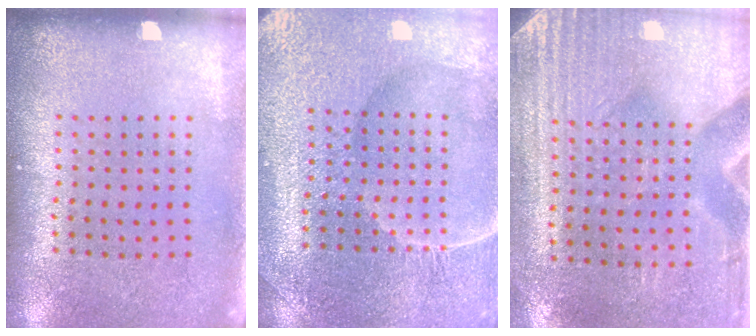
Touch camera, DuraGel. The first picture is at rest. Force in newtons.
{"total": 4.4, "press": 4.3, "slide": 1.1}
{"total": 2.9, "press": 2.6, "slide": 1.5}